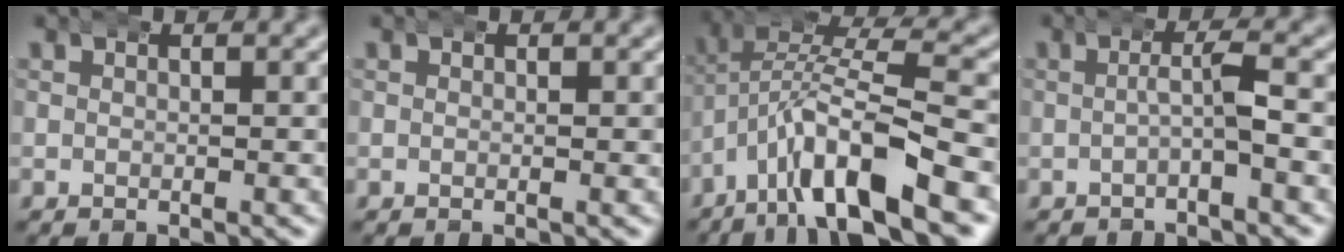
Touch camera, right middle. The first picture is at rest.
{"total": 0.0}
{"total": 8.4, "force": [-2.4, 3.9, 7.0], "torque": [-0.129, -0.009, -0.040]}
{"total": 1.8, "force": [-0.6, 0.0, 1.7], "torque": [-0.024, 0.008, -0.015]}